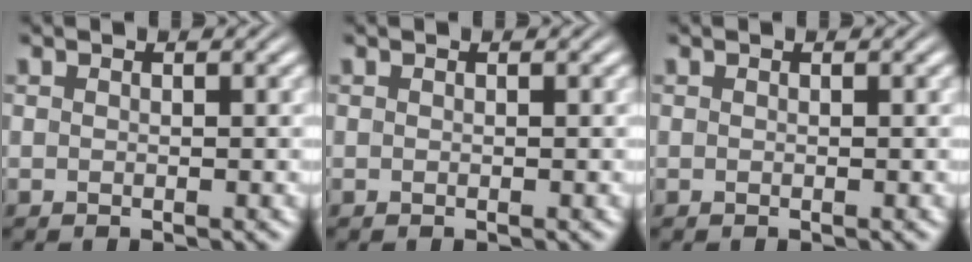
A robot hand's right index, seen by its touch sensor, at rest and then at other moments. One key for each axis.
{"total": 0.0}
{"total": 0.0}